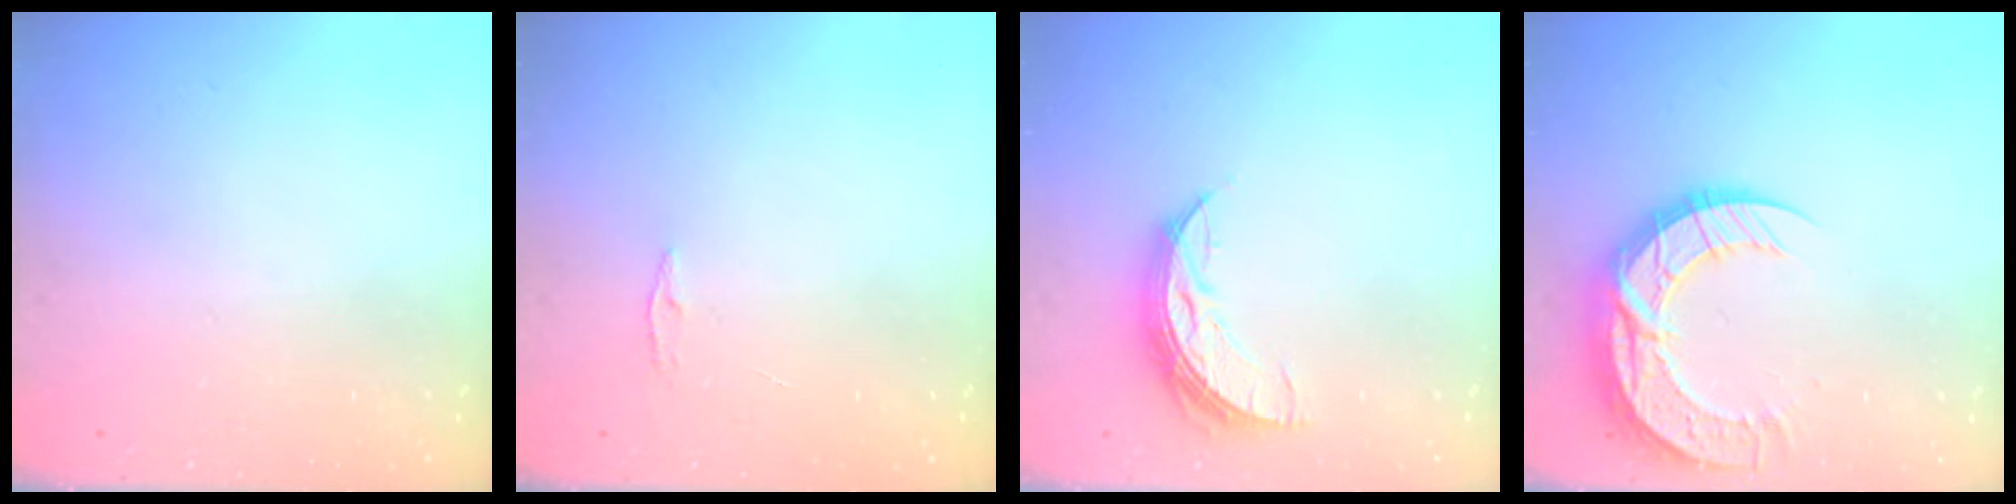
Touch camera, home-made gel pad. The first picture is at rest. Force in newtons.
{"total": 3.8, "press": 3.7, "slide": 0.5}
{"total": 8.1, "press": 8.0, "slide": 0.6}
{"total": 15.6, "press": 15.6, "slide": 1.1}